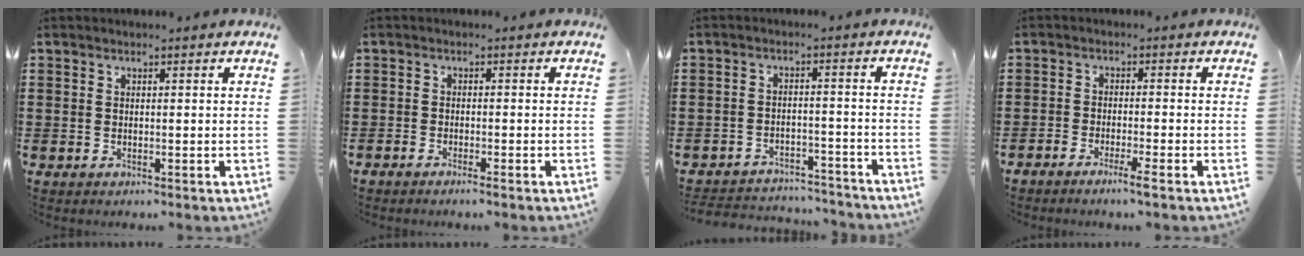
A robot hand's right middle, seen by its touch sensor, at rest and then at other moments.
{"total": 1.1, "force": [-1.0, -0.1, 0.4], "torque": [-0.007, -0.001, -0.019]}
{"total": 3.8, "force": [-3.8, 0.6, 0.0], "torque": [-0.006, 0.001, -0.081]}
{"total": 2.4, "force": [-1.9, 0.0, 1.4], "torque": [-0.030, 0.000, -0.038]}